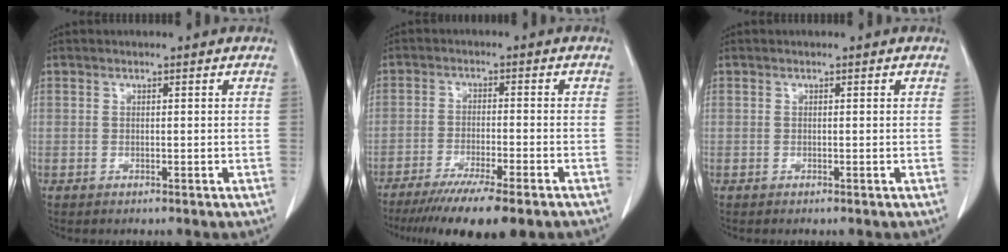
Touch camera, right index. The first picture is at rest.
{"total": 13.3, "force": [-10.3, 1.1, 8.3], "torque": [-0.120, -0.031, -0.158]}
{"total": 0.0}